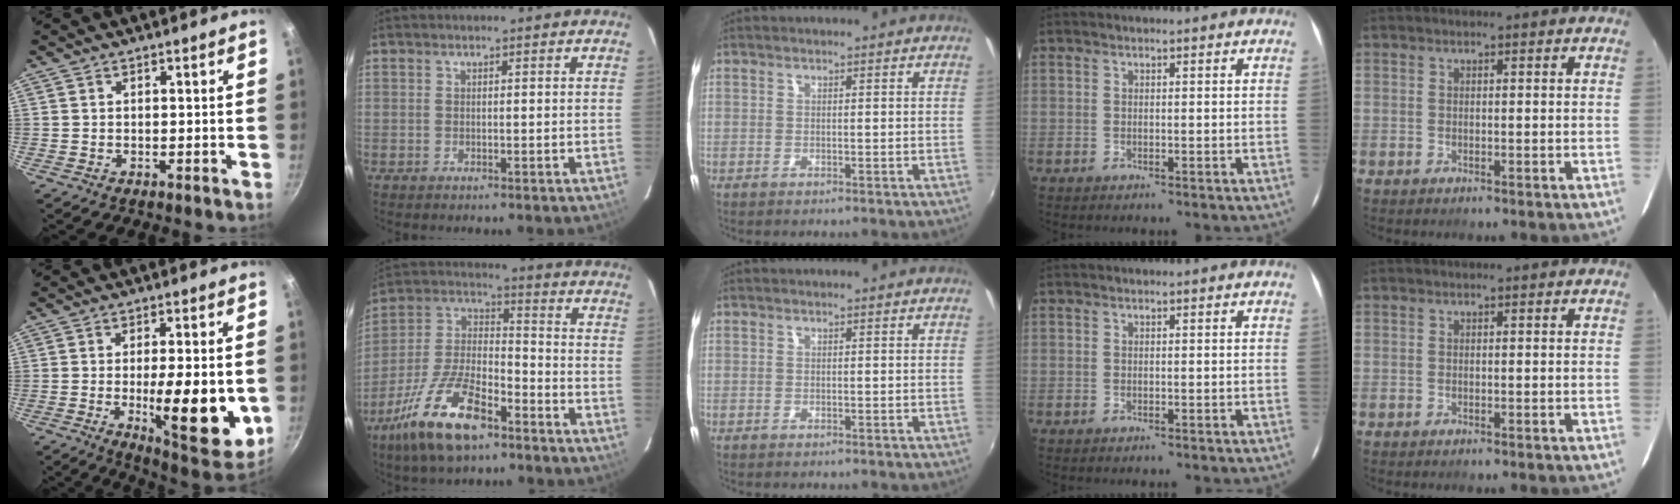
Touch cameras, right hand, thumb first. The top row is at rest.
{"thumb": {"total": 16.8, "force": [-2.6, 5.0, 15.9], "torque": [-0.200, -0.013, -0.030]}, "index": {"total": 17.4, "force": [-10.8, 6.7, 11.8], "torque": [-0.252, -0.004, -0.201]}}